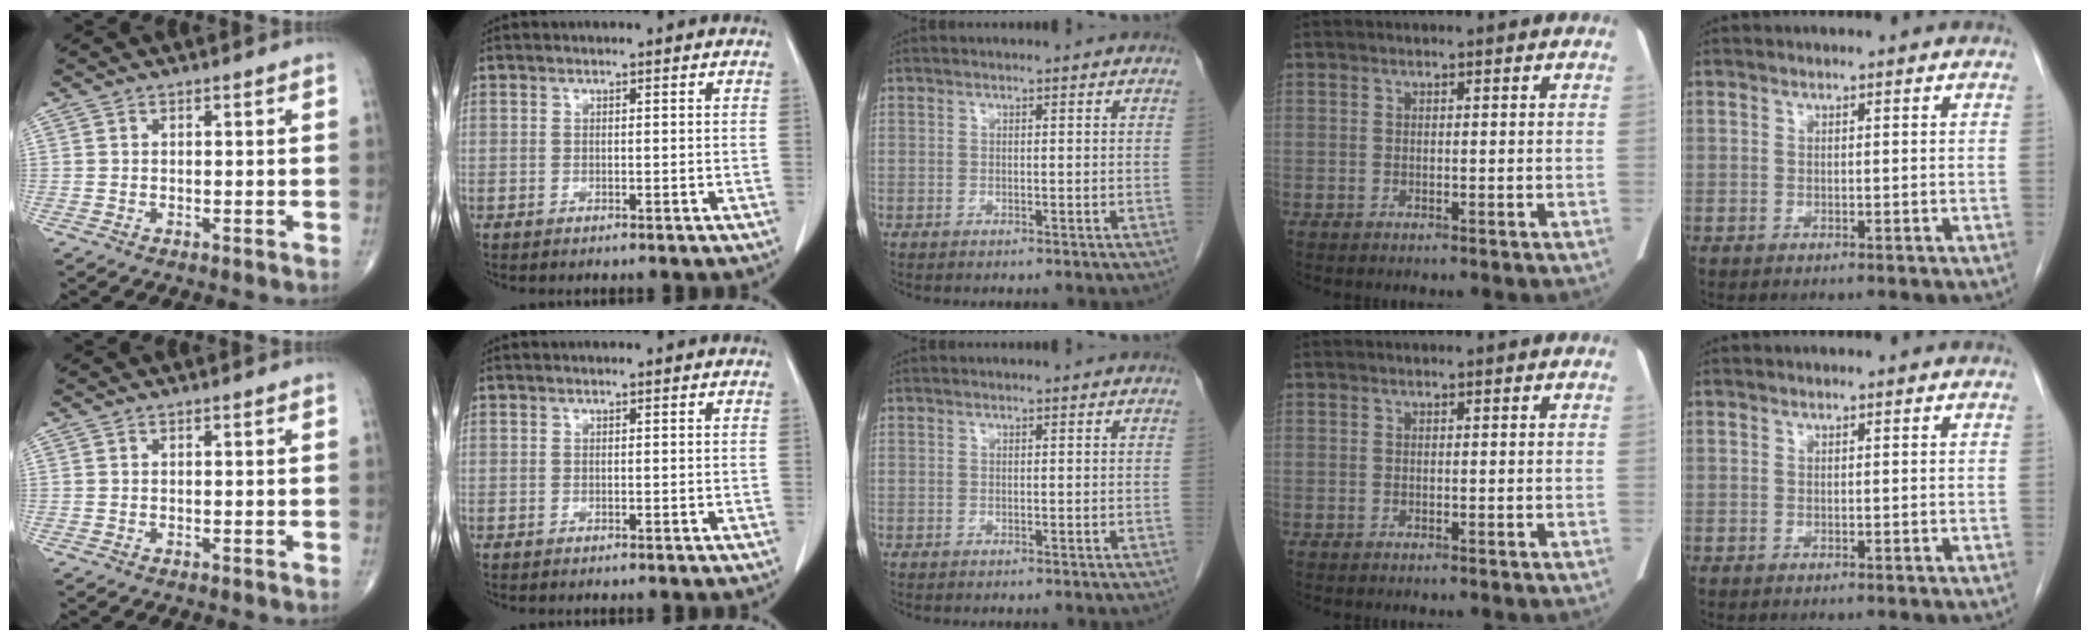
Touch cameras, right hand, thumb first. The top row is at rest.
{}